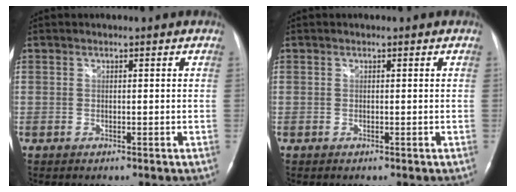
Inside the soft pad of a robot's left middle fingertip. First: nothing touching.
{"total": 0.0}